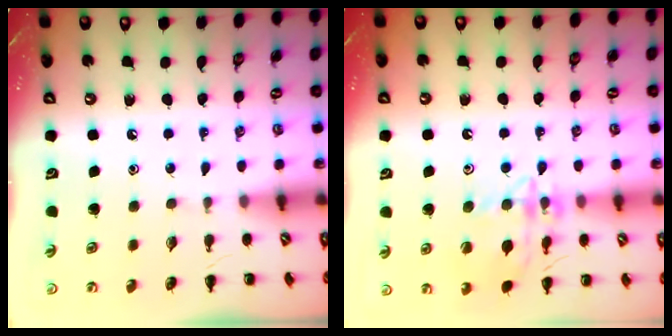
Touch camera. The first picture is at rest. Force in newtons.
{"total": 14.9, "press": 14.8, "slide": 1.2}